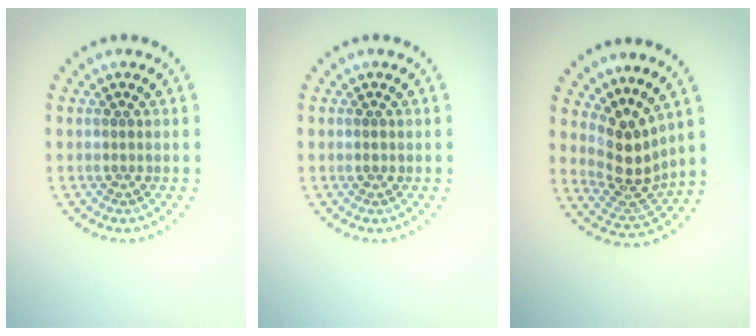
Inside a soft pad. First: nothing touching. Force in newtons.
{"total": 0.8, "press": 0.8, "slide": 0.2}
{"total": 4.1, "press": 3.0, "slide": 2.7}